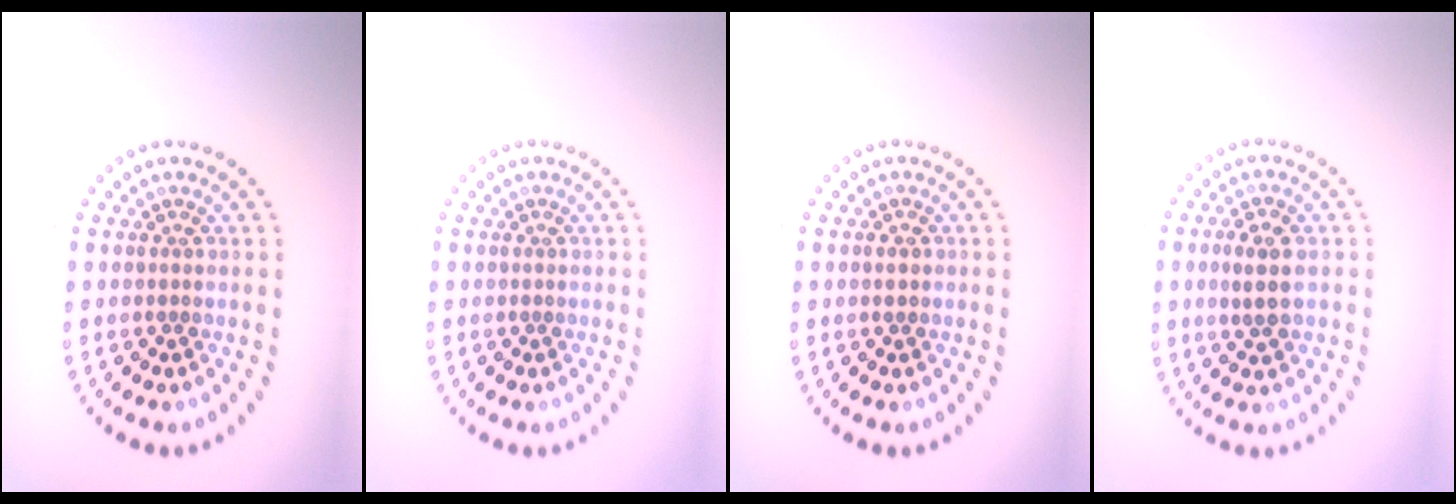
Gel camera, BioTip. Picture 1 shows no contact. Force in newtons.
{"total": 0.0}
{"total": 1.1, "press": 1.1, "slide": 0.1}
{"total": 2.4, "press": 2.4, "slide": 0.5}